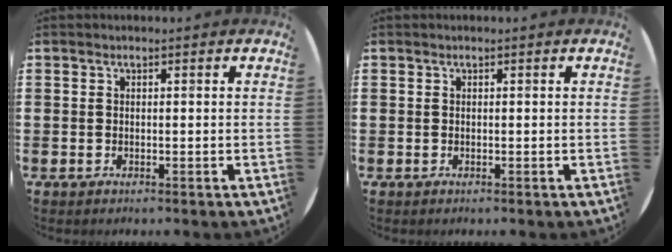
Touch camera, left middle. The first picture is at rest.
{"total": 0.0}